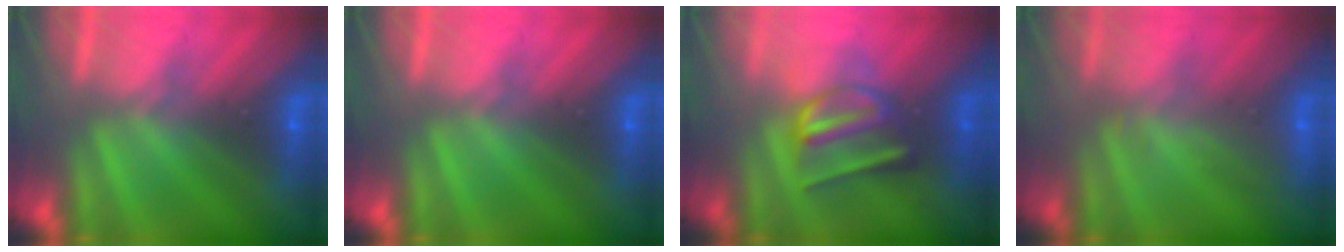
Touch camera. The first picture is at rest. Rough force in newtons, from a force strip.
{"total": 0.0}
{"total": 3.1}
{"total": 2.3}